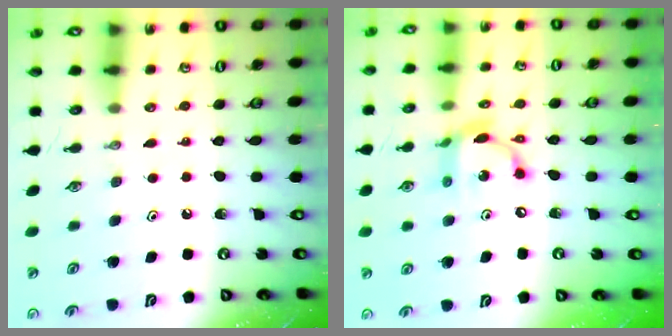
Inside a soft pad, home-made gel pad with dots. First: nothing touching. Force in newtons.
{"total": 10.5, "press": 10.5, "slide": 0.6}